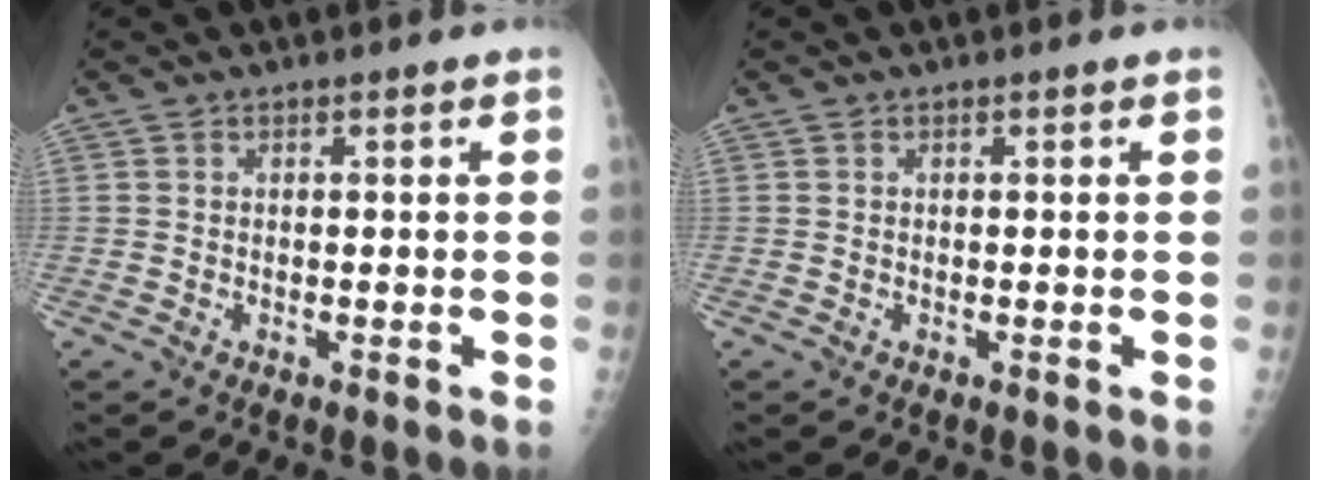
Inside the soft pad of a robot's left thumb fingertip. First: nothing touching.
{"total": 0.0}